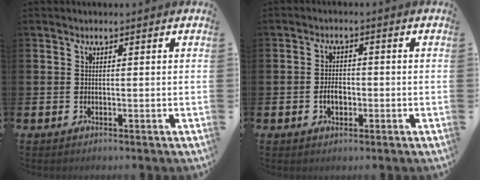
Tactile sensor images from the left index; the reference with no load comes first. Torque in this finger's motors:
{"motor_torque": [0.05, 0.01, 0.07, 0.04]}